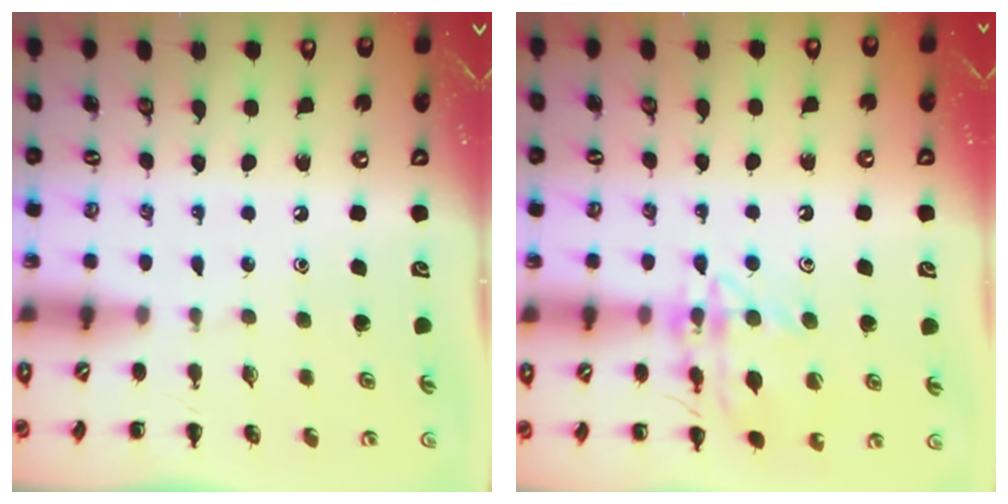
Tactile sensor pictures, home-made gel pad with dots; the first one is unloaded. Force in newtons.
{"total": 15.4, "press": 15.4, "slide": 0.8}